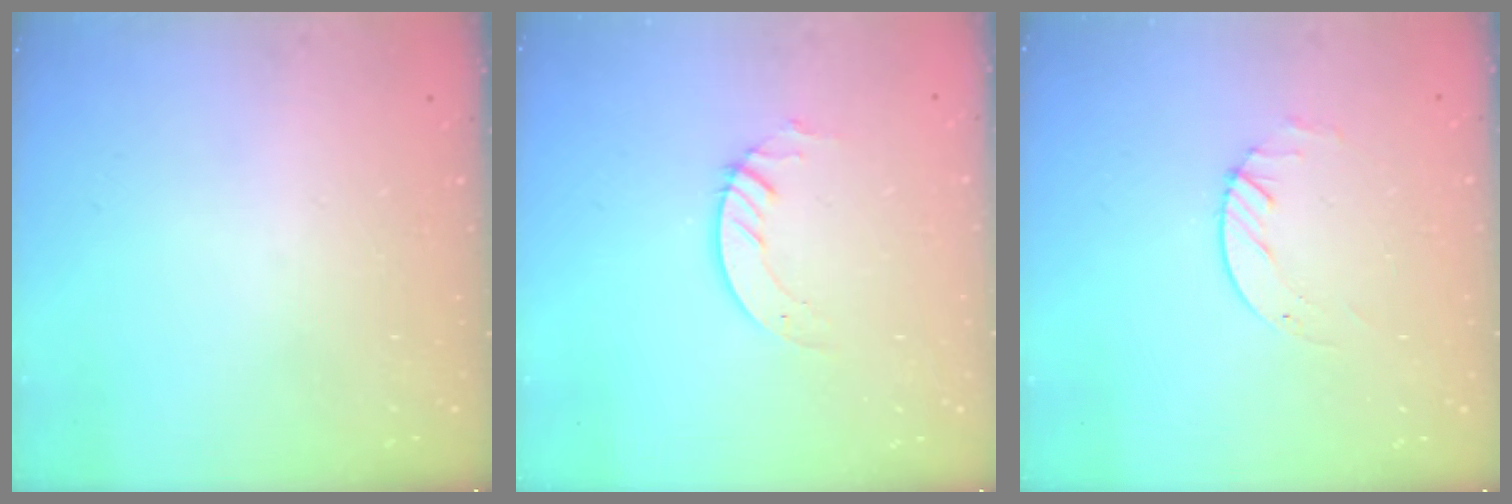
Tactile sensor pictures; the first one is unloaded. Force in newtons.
{"total": 2.7, "press": 2.7, "slide": 0.2}
{"total": 2.0, "press": 2.0, "slide": 0.2}